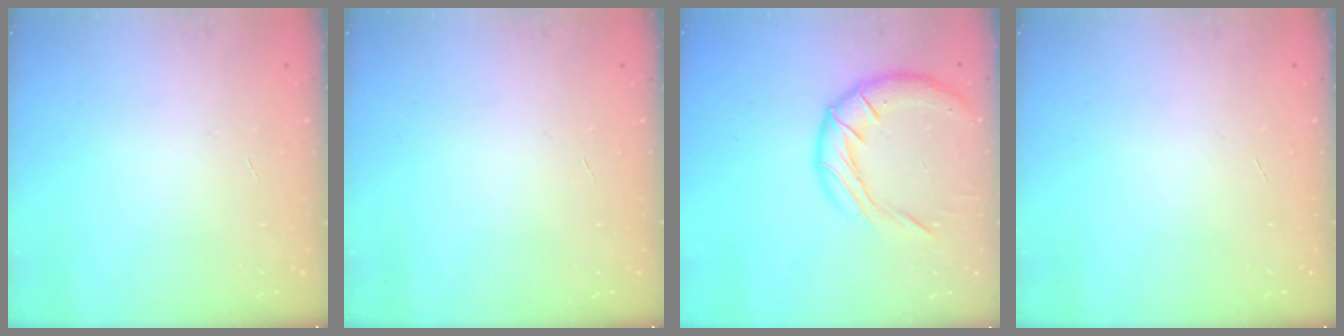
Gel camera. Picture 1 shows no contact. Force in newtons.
{"total": 0.0}
{"total": 14.2, "press": 14.1, "slide": 1.6}
{"total": 0.0}